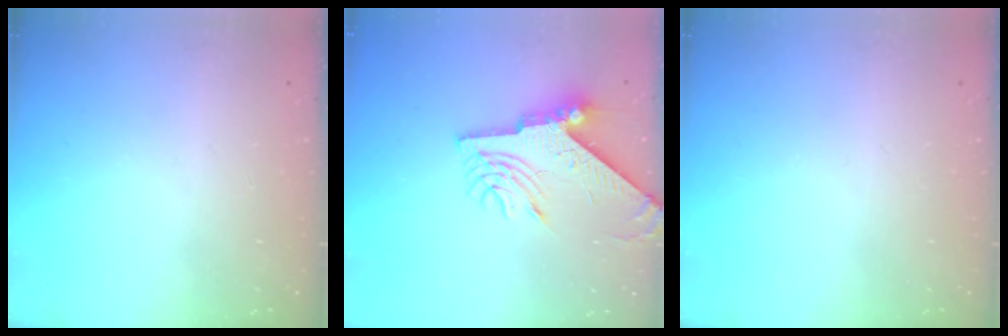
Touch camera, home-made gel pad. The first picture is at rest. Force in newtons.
{"total": 10.4, "press": 10.4, "slide": 1.2}
{"total": 0.0}